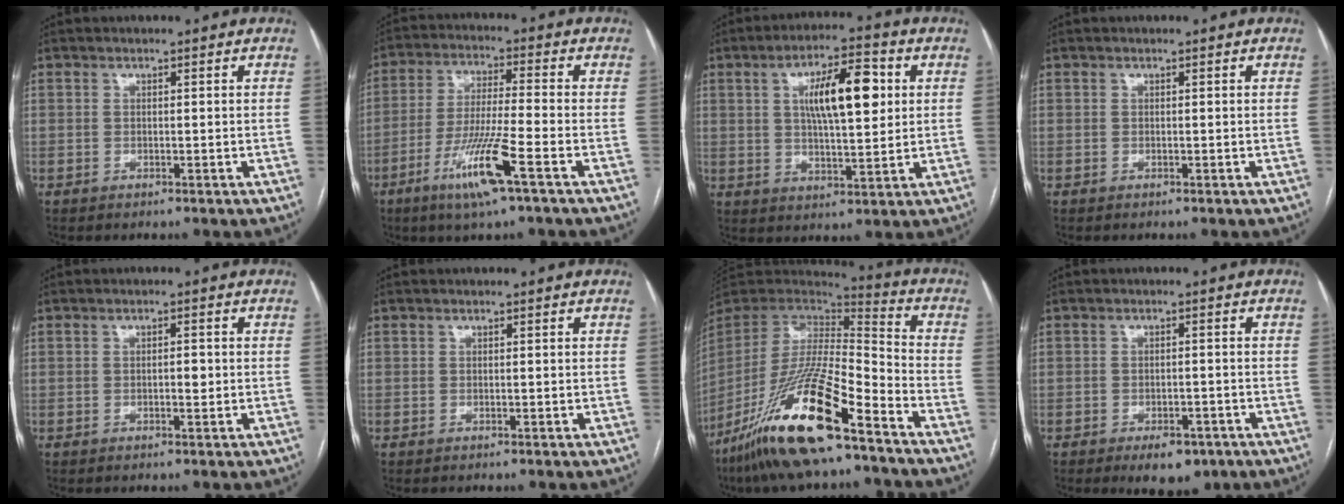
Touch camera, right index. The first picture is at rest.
{"total": 10.9, "force": [-5.4, -0.2, 9.5], "torque": [-0.187, -0.018, -0.103]}
{"total": 11.4, "force": [2.9, 3.2, 10.6], "torque": [-0.179, 0.013, 0.048]}
{"total": 0.0}
{"total": 1.8, "force": [-0.1, 0.6, 1.7], "torque": [-0.029, 0.001, -0.001]}
{"total": 0.0}
{"total": 22.2, "force": [-14.7, 2.8, 16.4], "torque": [-0.335, -0.046, -0.276]}
{"total": 5.5, "force": [-3.5, 2.7, 3.2], "torque": [-0.039, 0.000, -0.042]}